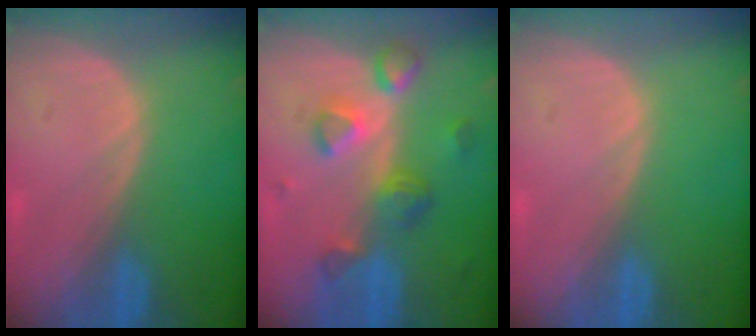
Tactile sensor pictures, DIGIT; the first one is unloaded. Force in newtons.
{"total": 7.7, "press": 6.7, "slide": 3.7}
{"total": 0.0}